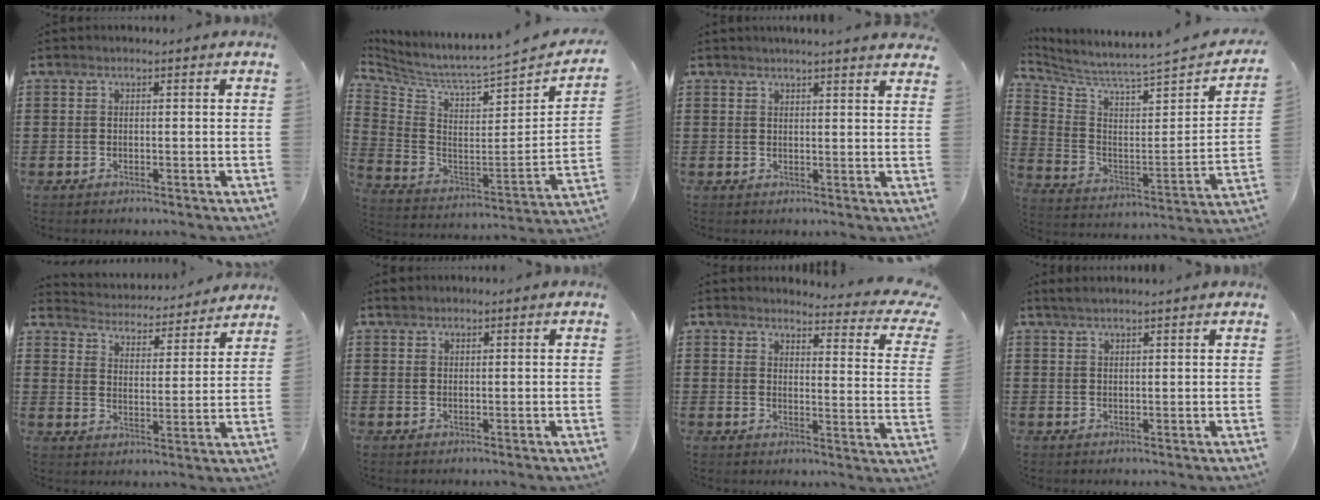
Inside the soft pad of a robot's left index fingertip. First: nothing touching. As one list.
[{"total": 4.0, "force": [3.7, -0.5, 1.5], "torque": [-0.054, -0.057, 0.053]}, {"total": 2.2, "force": [2.1, -0.2, 0.5], "torque": [-0.013, -0.004, 0.040]}, {"total": 4.2, "force": [3.9, -0.3, 1.6], "torque": [-0.056, -0.051, 0.056]}, {"total": 3.8, "force": [3.8, 0.0, -0.2], "torque": [-0.021, -0.034, 0.060]}, {"total": 0.6, "force": [0.5, 0.4, 0.1], "torque": [-0.005, 0.002, 0.011]}, {"total": 4.0, "force": [3.6, 0.4, 1.8], "torque": [-0.036, -0.027, 0.057]}, {"total": 1.7, "force": [1.4, 0.1, 0.8], "torque": [-0.018, 0.001, 0.027]}]